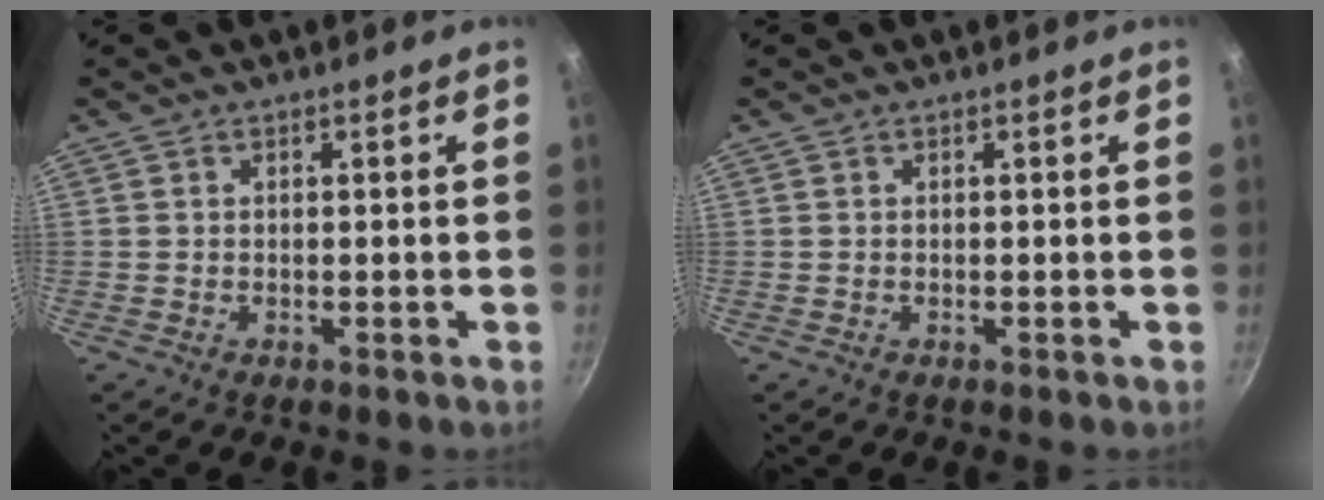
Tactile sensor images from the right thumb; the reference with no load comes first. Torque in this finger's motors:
{"motor_torque": [0.00, 0.00, 0.06, -0.03, 0.00]}